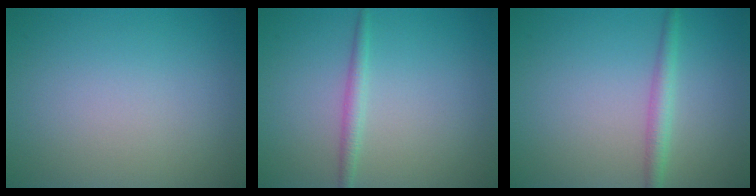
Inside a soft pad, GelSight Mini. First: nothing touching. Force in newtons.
{"total": 1.4, "press": 1.4, "slide": 0.1}
{"total": 2.0, "press": 2.0, "slide": 0.0}